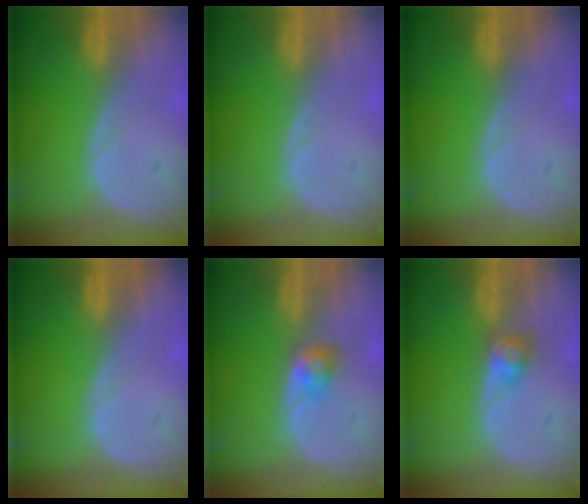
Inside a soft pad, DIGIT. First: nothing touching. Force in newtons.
{"total": 0.0}
{"total": 0.0}
{"total": 0.0}
{"total": 2.7, "press": 2.5, "slide": 1.1}
{"total": 3.0, "press": 2.6, "slide": 1.5}